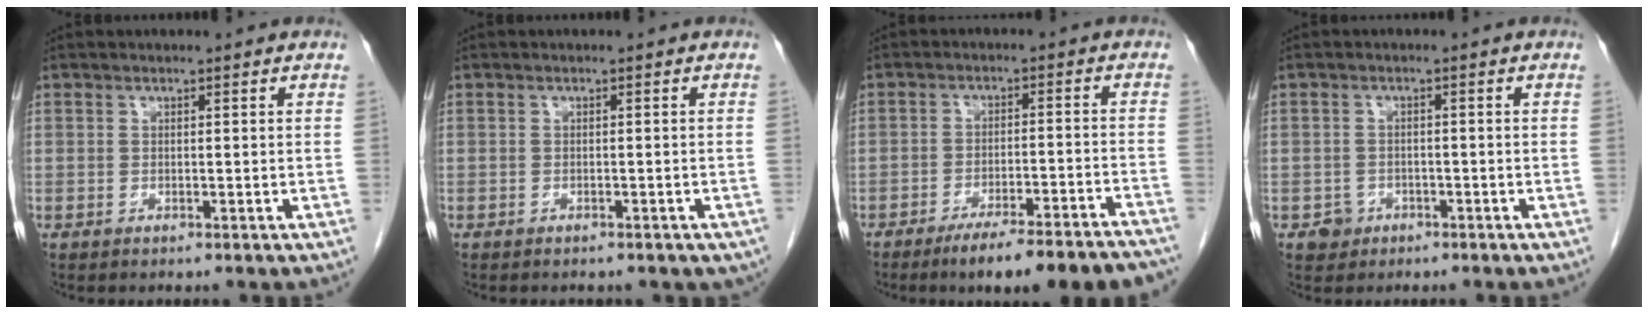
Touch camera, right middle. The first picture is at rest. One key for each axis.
{"total": 3.4, "fx": -2.7, "fy": 1.5, "fz": 1.4, "tx": -0.016, "ty": -0.003, "tz": -0.026}
{"total": 15.3, "fx": -12.9, "fy": 1.0, "fz": 8.0, "tx": -0.075, "ty": -0.002, "tz": -0.178}
{"total": 2.3, "fx": -1.2, "fy": 1.9, "fz": 0.2, "tx": 0.001, "ty": 0.010, "tz": -0.017}